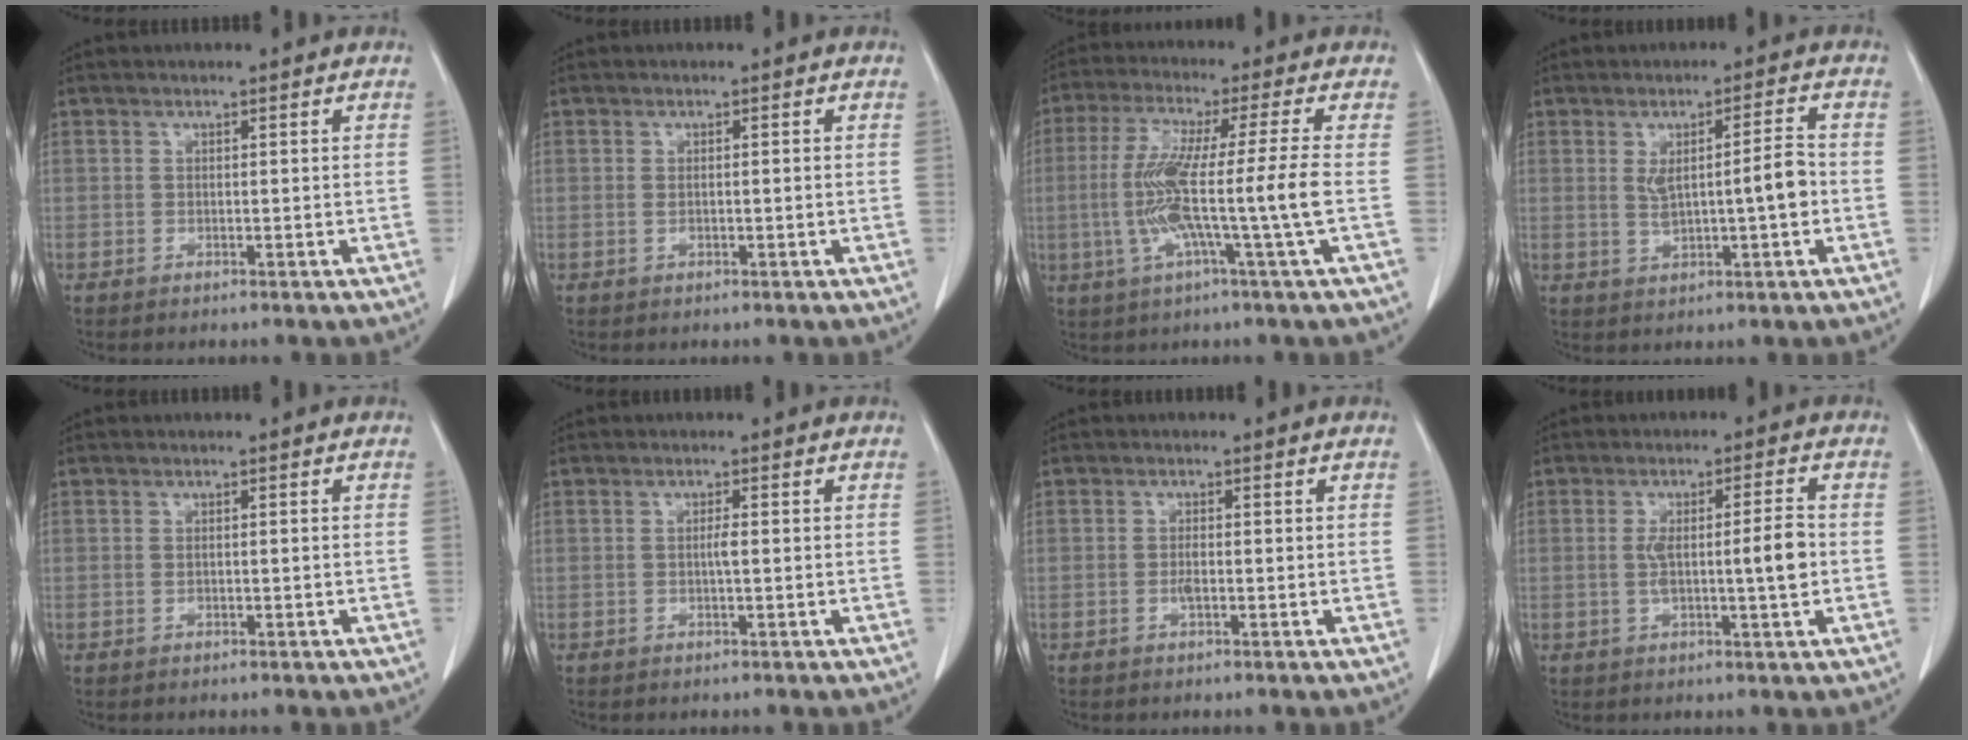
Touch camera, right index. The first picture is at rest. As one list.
[{"total": 1.0, "force": [-0.1, 0.3, 1.0], "torque": [-0.022, 0.001, 0.002]}, {"total": 11.7, "force": [-1.9, -1.6, 11.5], "torque": [-0.223, -0.006, -0.039]}, {"total": 6.0, "force": [-0.1, 0.9, 5.9], "torque": [-0.096, 0.010, 0.004]}, {"total": 0.7, "force": [-0.1, 0.2, 0.7], "torque": [-0.017, 0.000, 0.002]}, {"total": 1.1, "force": [-0.1, 0.0, 1.1], "torque": [-0.022, -0.001, -0.001]}, {"total": 1.3, "force": [-0.4, 0.3, 1.2], "torque": [-0.027, 0.000, -0.007]}, {"total": 6.5, "force": [-0.4, 0.4, 6.4], "torque": [-0.112, 0.006, -0.004]}]